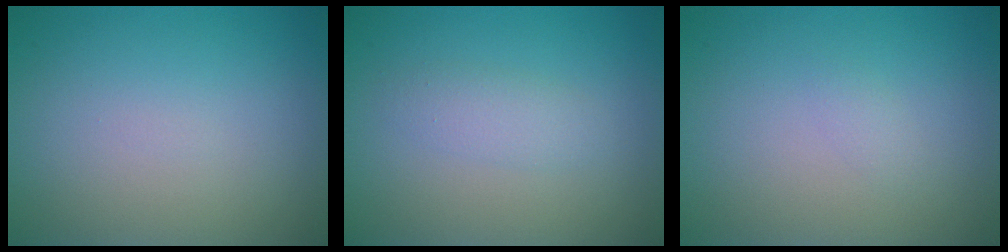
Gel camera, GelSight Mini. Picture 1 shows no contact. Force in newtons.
{"total": 1.7, "press": 1.7, "slide": 0.0}
{"total": 0.7, "press": 0.7, "slide": 0.1}